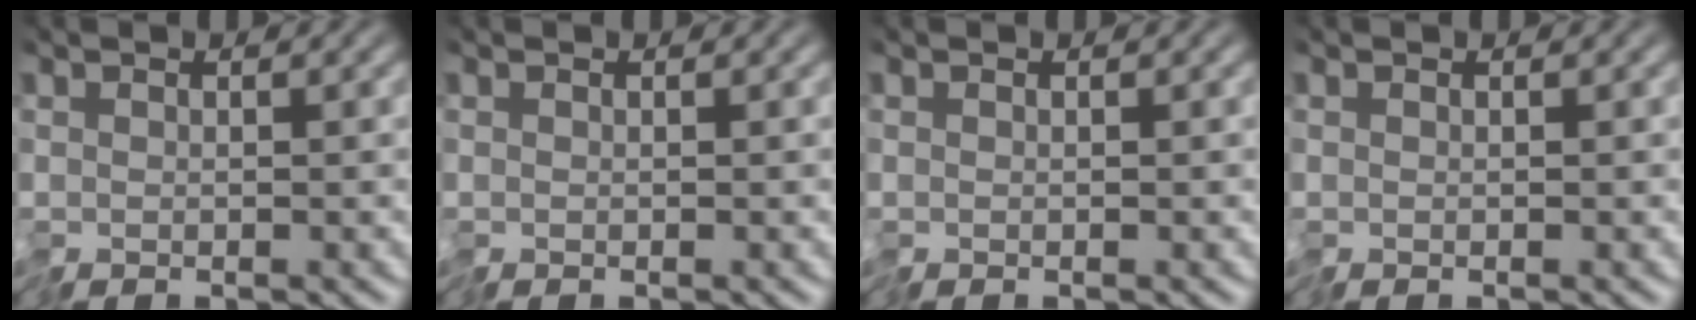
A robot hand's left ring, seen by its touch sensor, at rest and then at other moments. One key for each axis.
{"total": 0.0}
{"total": 0.0}
{"total": 0.0}